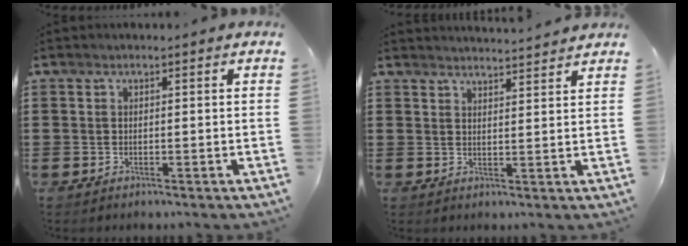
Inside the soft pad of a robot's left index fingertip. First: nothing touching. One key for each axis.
{"total": 2.7, "fx": 2.7, "fy": -0.4, "fz": 0.0, "tx": -0.007, "ty": -0.012, "tz": 0.049}